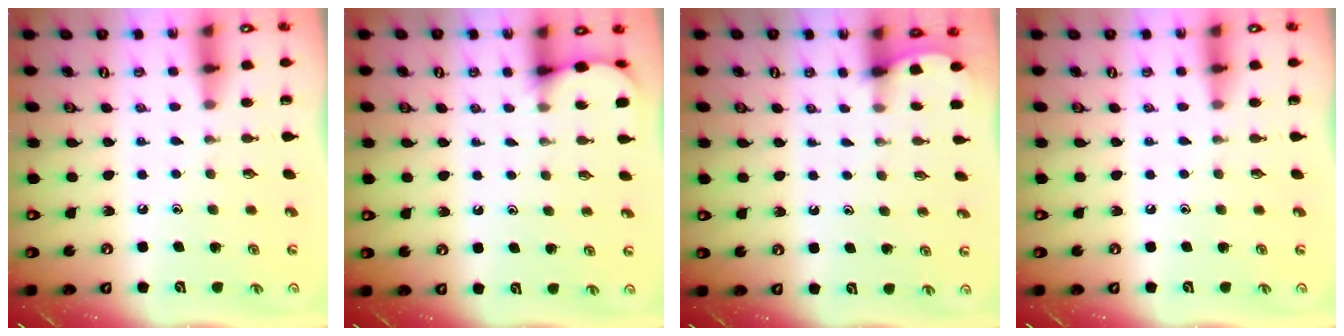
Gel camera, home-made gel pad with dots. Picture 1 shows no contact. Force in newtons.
{"total": 2.8, "press": 2.8, "slide": 0.3}
{"total": 1.9, "press": 1.9, "slide": 0.2}
{"total": 0.0}